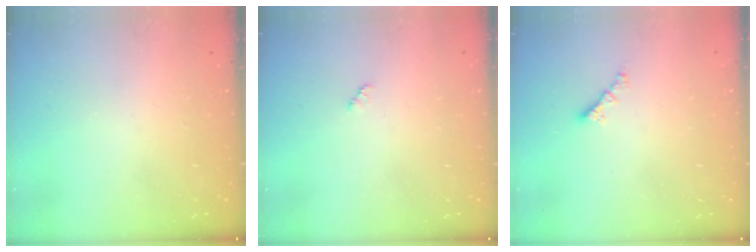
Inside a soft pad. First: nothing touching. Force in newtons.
{"total": 2.1, "press": 2.1, "slide": 0.3}
{"total": 1.8, "press": 1.8, "slide": 0.2}